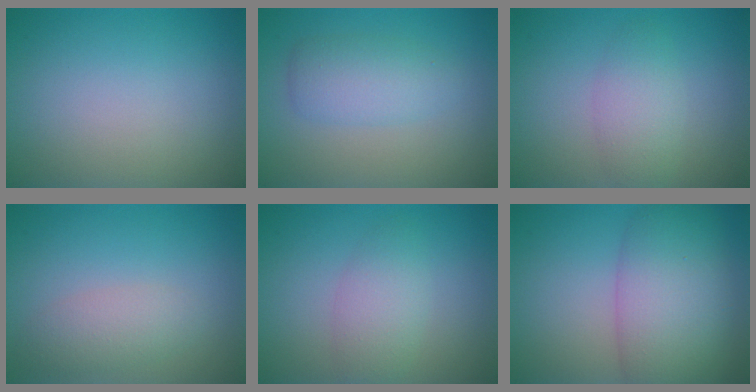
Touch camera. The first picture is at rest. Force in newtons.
{"total": 3.3, "press": 3.3, "slide": 0.1}
{"total": 2.8, "press": 2.8, "slide": 0.1}
{"total": 2.5, "press": 2.5, "slide": 0.2}
{"total": 2.8, "press": 2.8, "slide": 0.1}
{"total": 8.2, "press": 8.2, "slide": 0.3}